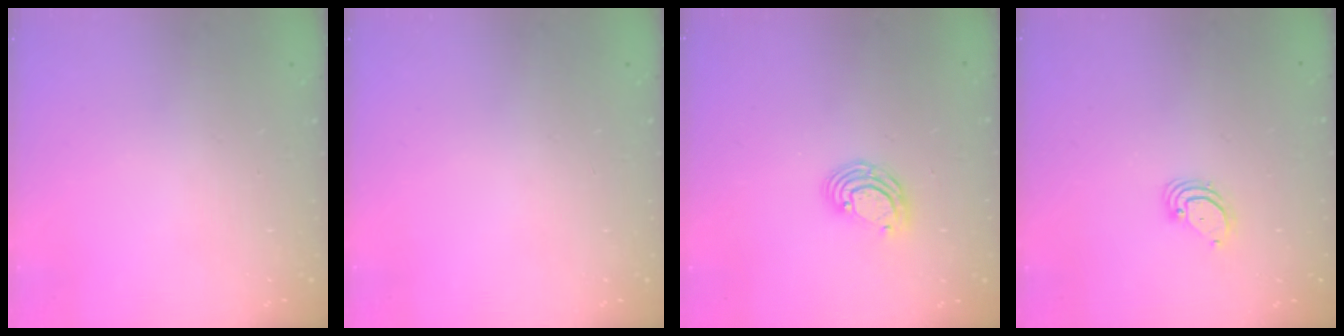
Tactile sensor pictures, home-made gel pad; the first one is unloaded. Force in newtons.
{"total": 0.0}
{"total": 6.5, "press": 6.4, "slide": 0.8}
{"total": 3.7, "press": 3.7, "slide": 0.3}